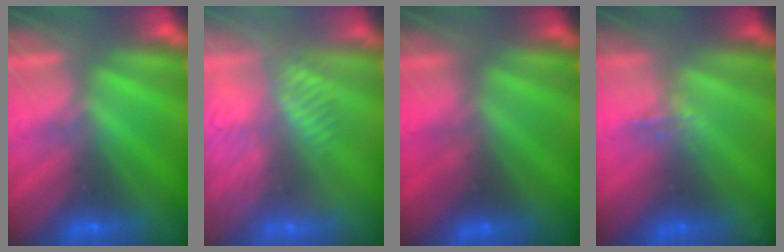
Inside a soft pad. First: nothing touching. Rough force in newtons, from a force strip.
{"total": 3.4}
{"total": 2.2}
{"total": 1.2}